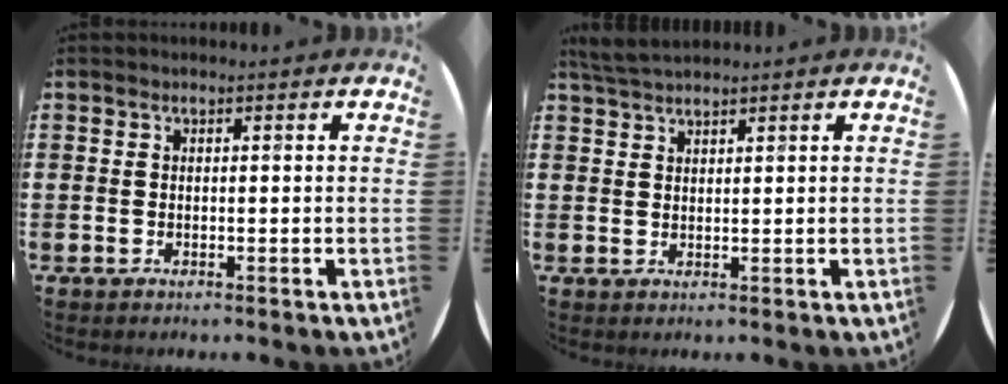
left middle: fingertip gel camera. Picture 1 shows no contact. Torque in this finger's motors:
{"motor_torque": [0.24, -0.25, 0.05, 0.00]}